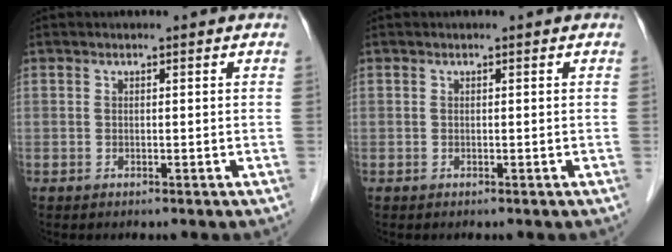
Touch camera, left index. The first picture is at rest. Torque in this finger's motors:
{"motor_torque": [0.00, 0.00, 0.00, 0.00]}